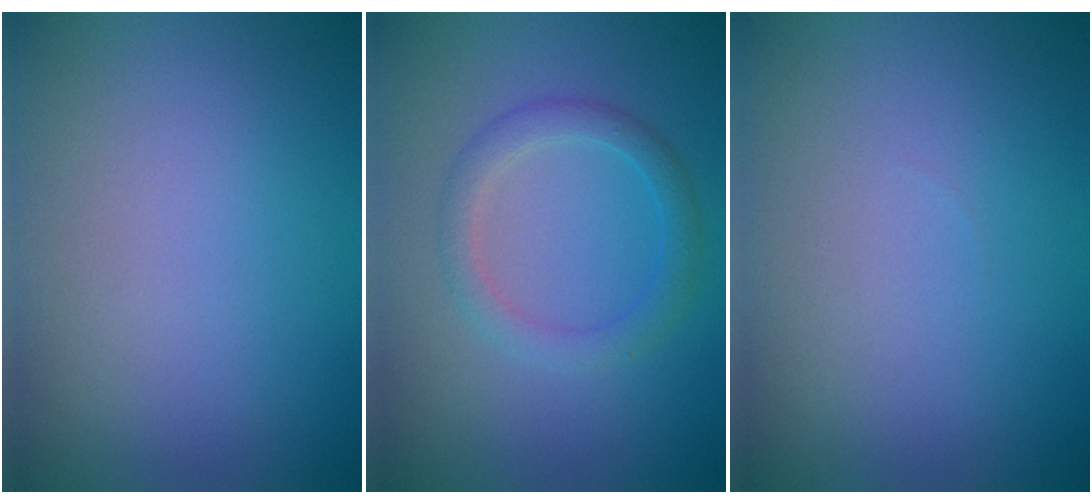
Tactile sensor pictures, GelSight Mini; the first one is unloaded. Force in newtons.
{"total": 2.4, "press": 2.4, "slide": 0.1}
{"total": 0.5, "press": 0.5, "slide": 0.0}